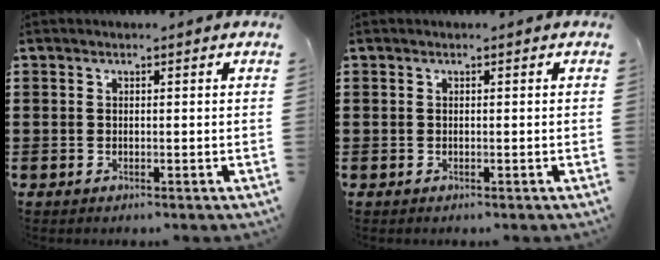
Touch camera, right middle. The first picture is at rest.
{"total": 0.0}